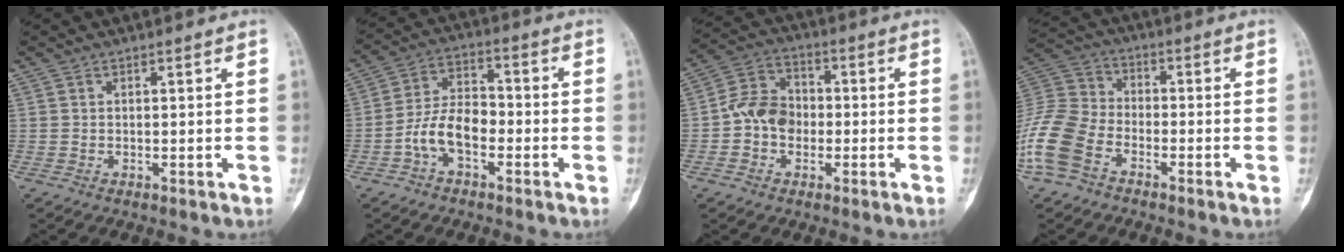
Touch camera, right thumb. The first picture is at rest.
{"total": 8.8, "force": [-3.3, 4.9, 6.5], "torque": [-0.115, 0.036, -0.070]}
{"total": 8.7, "force": [-1.3, 6.9, 5.1], "torque": [-0.073, 0.030, -0.040]}
{"total": 12.9, "force": [-6.4, 8.0, 7.8], "torque": [-0.171, 0.032, -0.139]}